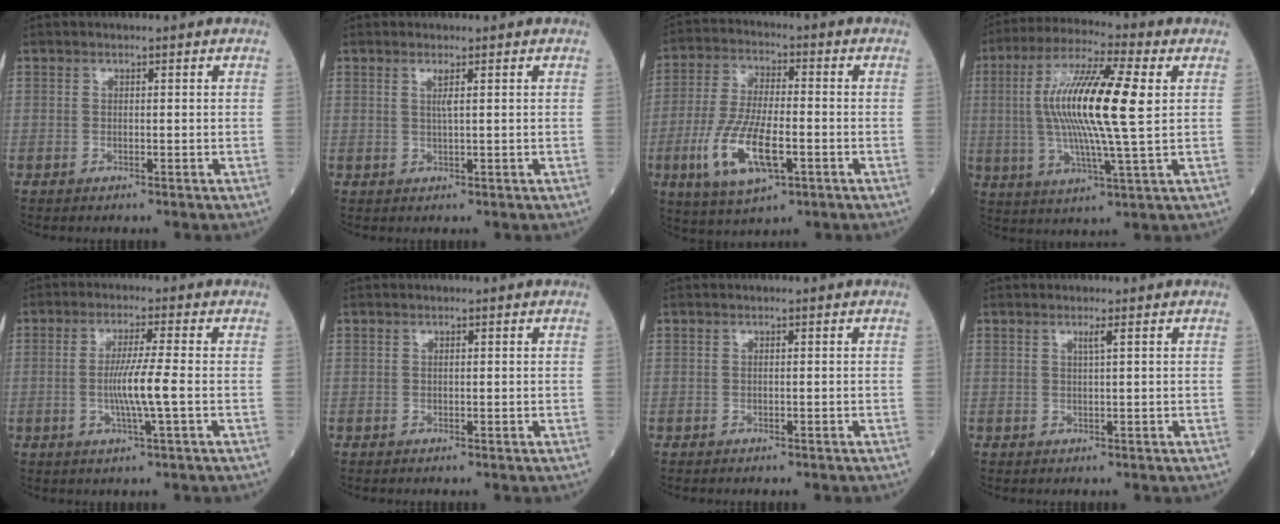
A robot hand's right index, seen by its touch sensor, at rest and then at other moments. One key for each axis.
{"total": 1.8, "fx": 0.6, "fy": -0.3, "fz": 1.7, "tx": -0.035, "ty": -0.003, "tz": 0.012}
{"total": 12.4, "fx": -4.0, "fy": 4.0, "fz": 11.1, "tx": -0.229, "ty": -0.010, "tz": -0.072}
{"total": 16.0, "fx": 2.1, "fy": 1.2, "fz": 15.8, "tx": -0.312, "ty": 0.011, "tz": 0.031}
{"total": 6.0, "fx": -1.0, "fy": -0.7, "fz": 5.9, "tx": -0.114, "ty": -0.004, "tz": -0.020}
{"total": 0.0}
{"total": 0.0}
{"total": 1.1, "fx": 0.5, "fy": -0.3, "fz": 0.9, "tx": -0.023, "ty": -0.004, "tz": 0.011}